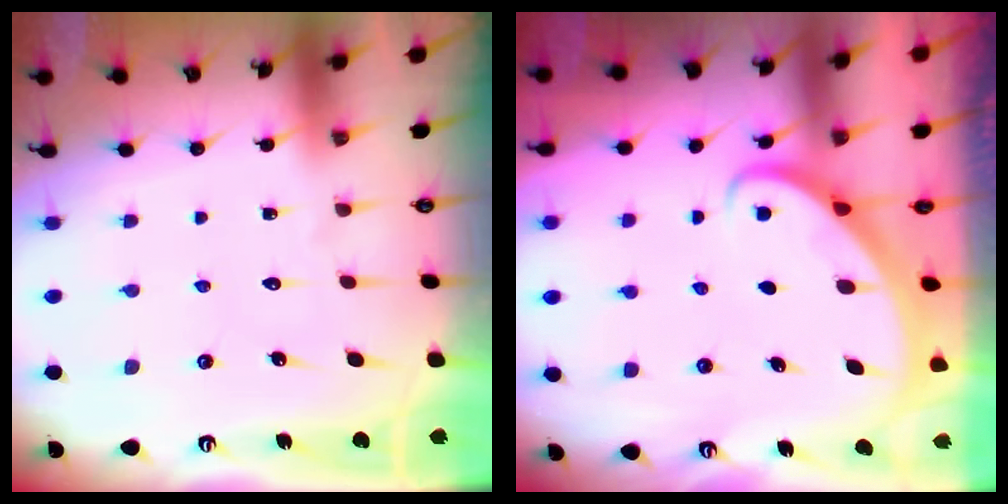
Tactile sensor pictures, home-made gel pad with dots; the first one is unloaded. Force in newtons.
{"total": 2.9, "press": 2.9, "slide": 0.2}